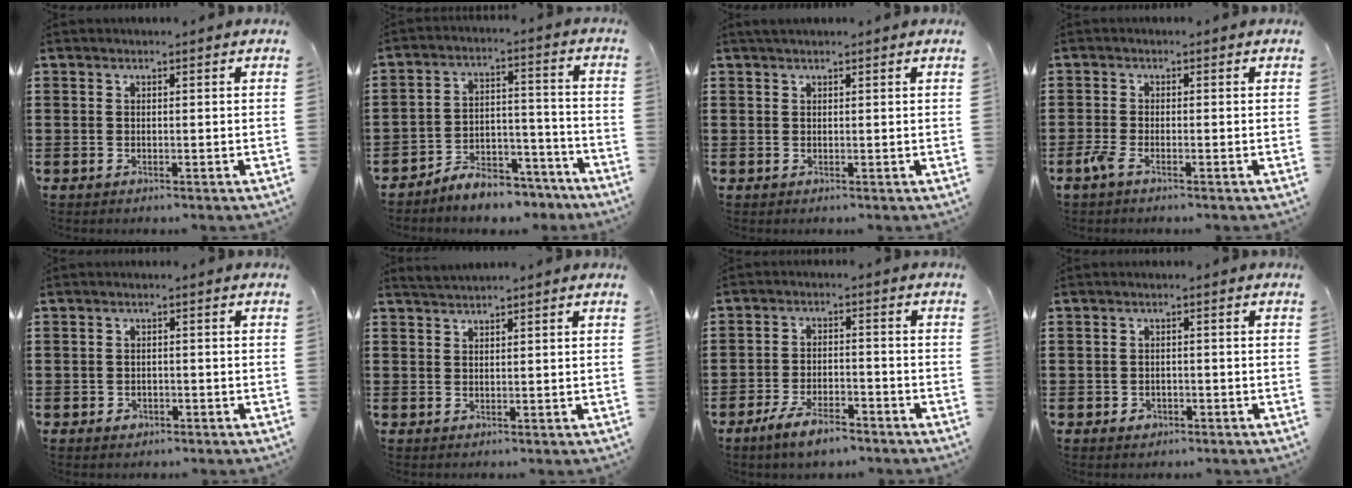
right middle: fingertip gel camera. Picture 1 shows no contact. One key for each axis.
{"total": 6.5, "fx": -6.2, "fy": 1.5, "fz": 1.2, "tx": -0.014, "ty": 0.023, "tz": -0.119}
{"total": 1.0, "fx": 0.8, "fy": 0.2, "fz": 0.5, "tx": -0.011, "ty": 0.001, "tz": 0.015}
{"total": 2.0, "fx": -1.2, "fy": 0.5, "fz": 1.5, "tx": -0.049, "ty": -0.008, "tz": -0.029}
{"total": 1.1, "fx": -0.6, "fy": 0.8, "fz": 0.5, "tx": -0.011, "ty": 0.000, "tz": -0.013}
{"total": 1.4, "fx": 1.4, "fy": -0.2, "fz": 0.0, "tx": -0.004, "ty": 0.000, "tz": 0.027}
{"total": 5.4, "fx": -4.1, "fy": 1.5, "fz": 3.1, "tx": -0.062, "ty": 0.004, "tz": -0.080}
{"total": 1.2, "fx": -0.7, "fy": 0.9, "fz": 0.4, "tx": -0.011, "ty": 0.000, "tz": -0.015}